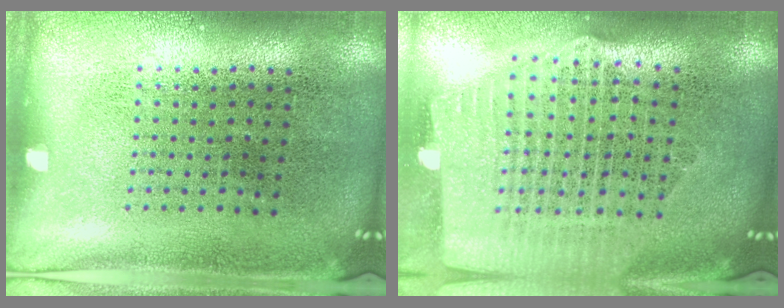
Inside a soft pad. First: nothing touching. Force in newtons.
{"total": 2.7, "press": 2.3, "slide": 1.4}